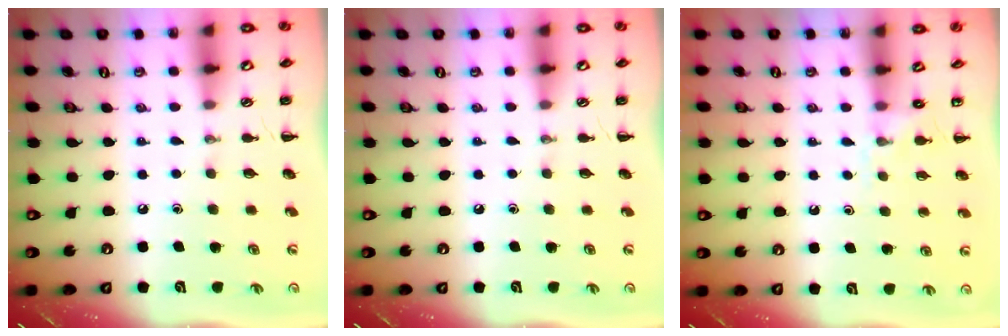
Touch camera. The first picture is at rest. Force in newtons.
{"total": 0.0}
{"total": 4.7, "press": 4.4, "slide": 1.5}